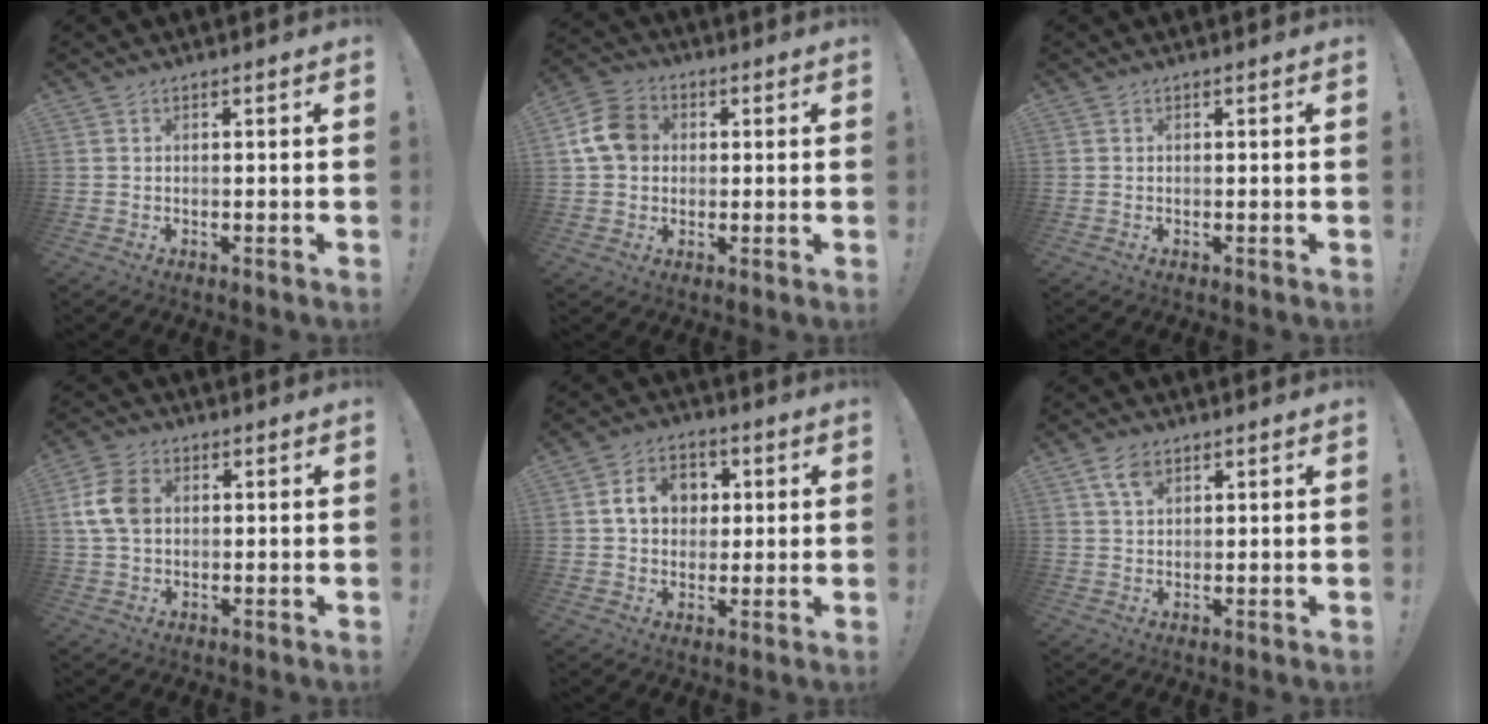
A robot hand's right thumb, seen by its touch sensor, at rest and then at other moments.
{"total": 11.3, "force": [1.8, 9.3, 6.2], "torque": [-0.119, 0.009, 0.039]}
{"total": 0.0}
{"total": 9.6, "force": [1.3, 6.9, 6.5], "torque": [-0.129, 0.008, 0.025]}
{"total": 10.6, "force": [2.5, 8.8, 5.4], "torque": [-0.075, 0.003, 0.048]}
{"total": 4.8, "force": [2.6, 2.8, 3.0], "torque": [-0.053, -0.004, 0.048]}